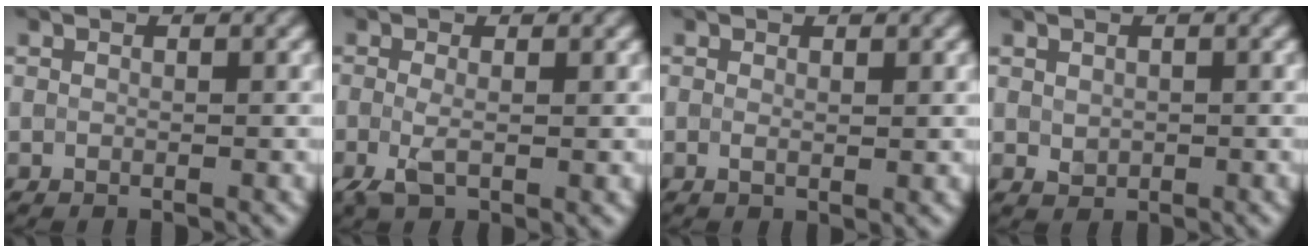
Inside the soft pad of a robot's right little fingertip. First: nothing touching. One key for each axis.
{"total": 1.7, "fx": -0.8, "fy": 0.4, "fz": 1.5, "tx": -0.044, "ty": -0.008, "tz": -0.015}
{"total": 0.5, "fx": 0.2, "fy": 0.0, "fz": 0.5, "tx": -0.010, "ty": 0.002, "tz": 0.008}
{"total": 1.2, "fx": -0.1, "fy": 1.2, "fz": 0.2, "tx": -0.008, "ty": 0.004, "tz": 0.005}